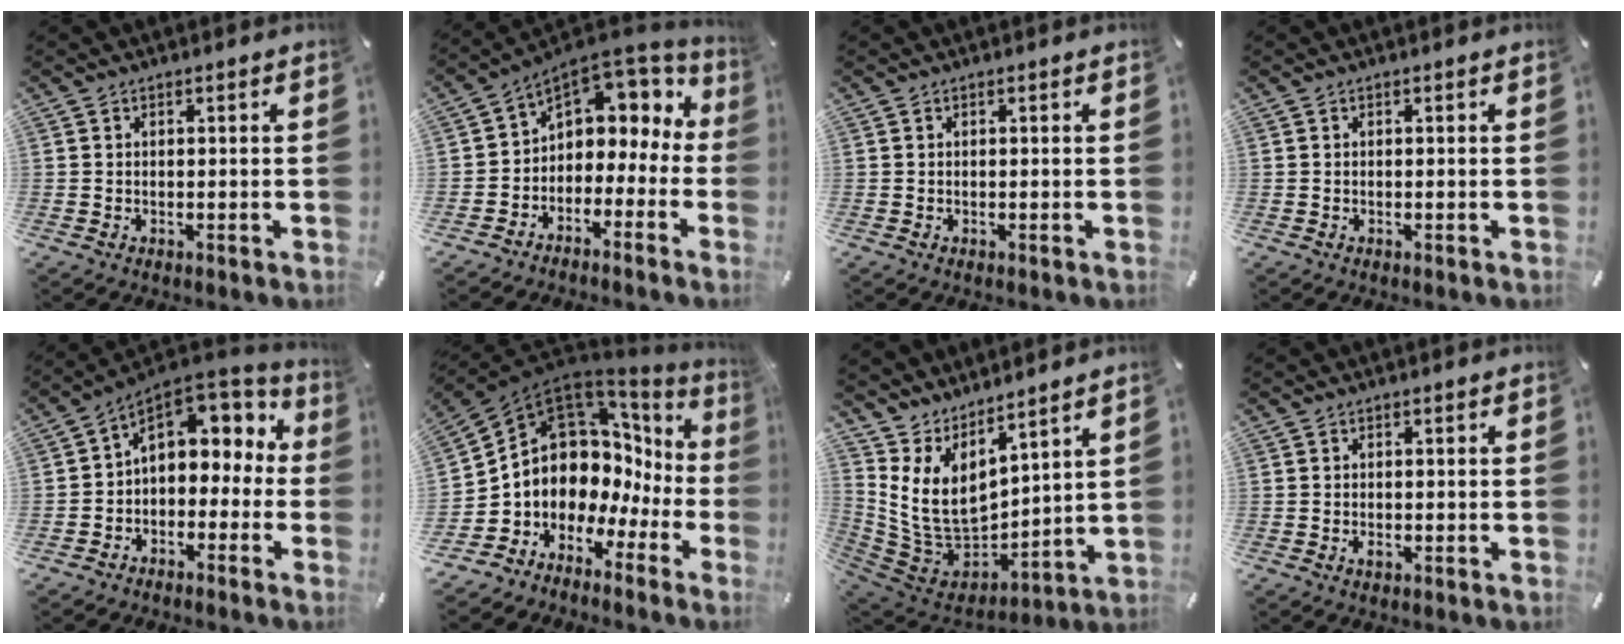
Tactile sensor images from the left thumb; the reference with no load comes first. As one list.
[{"total": 5.4, "force": [1.3, 4.9, 2.0], "torque": [-0.043, -0.022, 0.027]}, {"total": 0.0}, {"total": 0.0}, {"total": 8.8, "force": [3.3, 6.8, 4.5], "torque": [-0.070, -0.022, 0.062]}, {"total": 8.2, "force": [3.8, 6.9, 2.3], "torque": [-0.054, -0.084, 0.074]}, {"total": 10.6, "force": [4.2, 7.5, 6.3], "torque": [-0.156, -0.061, 0.093]}, {"total": 1.2, "force": [-0.3, 0.7, 0.9], "torque": [-0.017, 0.000, -0.006]}]